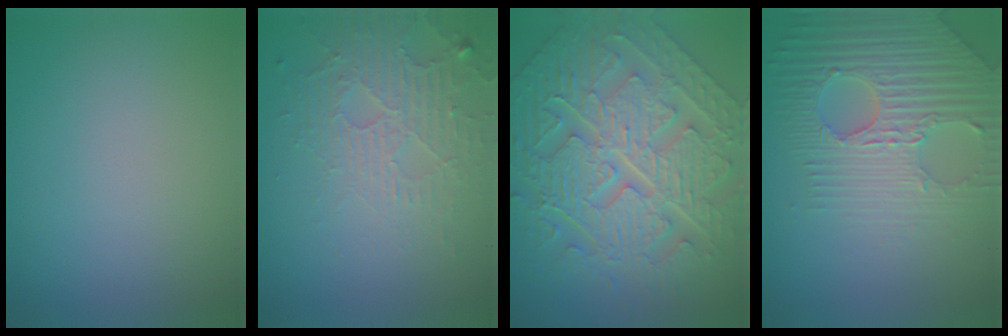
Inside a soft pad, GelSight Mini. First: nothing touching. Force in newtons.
{"total": 5.2, "press": 3.3, "slide": 4.1}
{"total": 11.1, "press": 7.8, "slide": 7.9}
{"total": 6.6, "press": 5.1, "slide": 4.3}